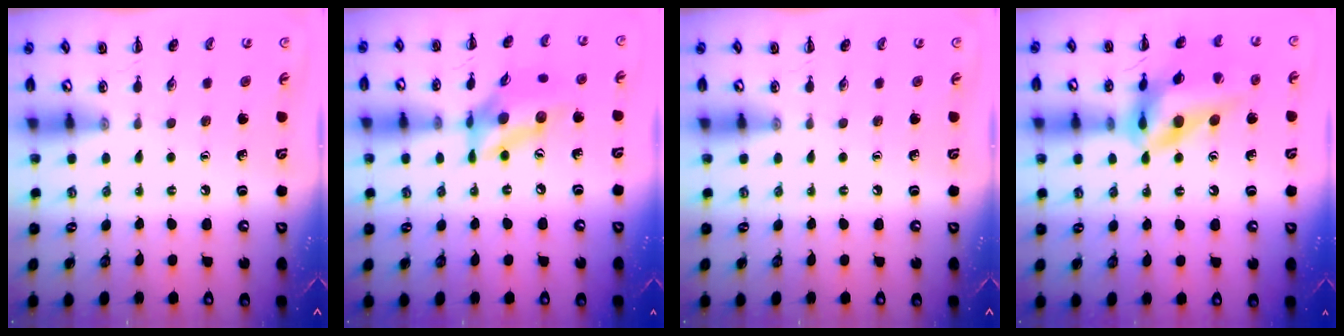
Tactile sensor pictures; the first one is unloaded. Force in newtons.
{"total": 13.3, "press": 12.9, "slide": 3.5}
{"total": 0.0}
{"total": 17.4, "press": 17.1, "slide": 2.9}